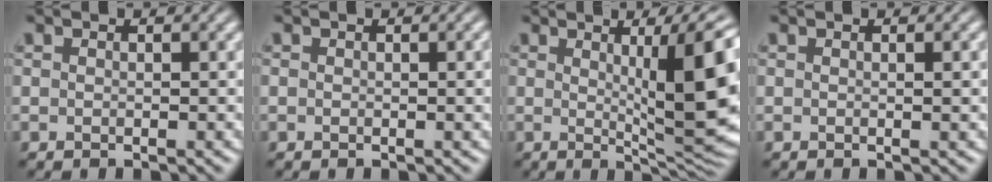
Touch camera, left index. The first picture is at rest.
{"total": 1.1, "force": [0.1, 0.5, 1.0], "torque": [-0.013, -0.003, 0.001]}
{"total": 12.0, "force": [1.9, 2.6, 11.5], "torque": [-0.146, -0.006, 0.036]}
{"total": 0.7, "force": [0.0, 0.1, 0.7], "torque": [-0.008, 0.001, 0.000]}